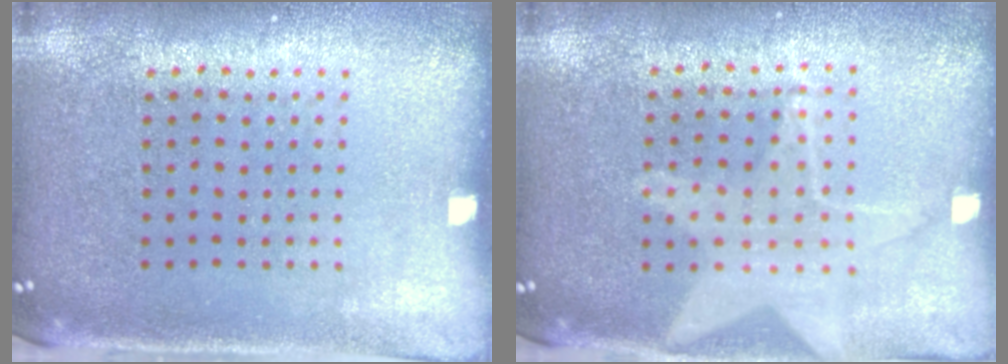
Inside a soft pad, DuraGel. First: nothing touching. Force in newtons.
{"total": 1.5, "press": 1.4, "slide": 0.5}